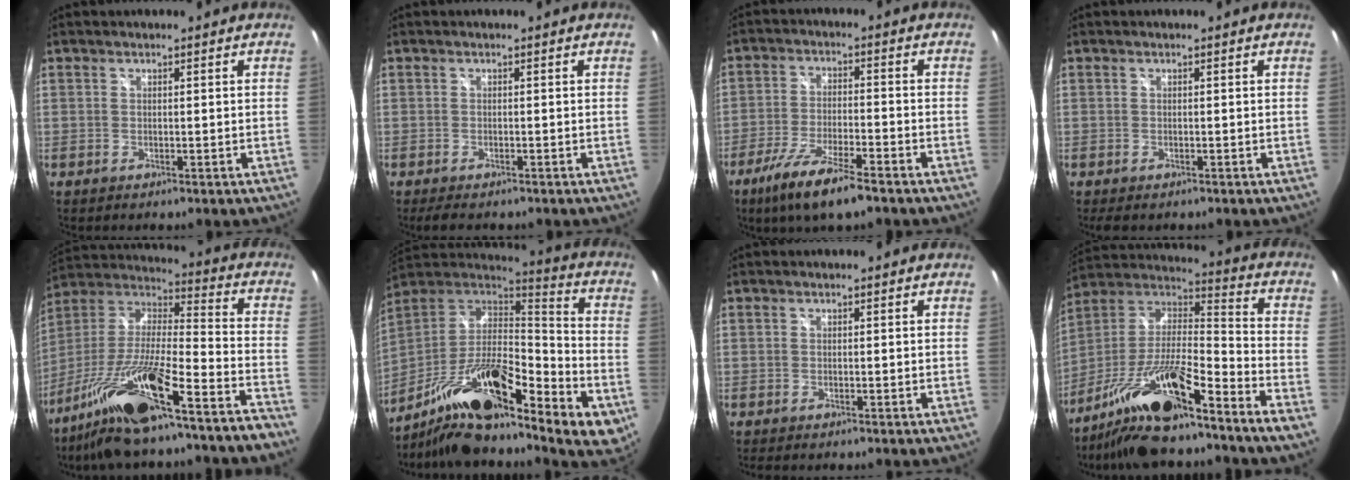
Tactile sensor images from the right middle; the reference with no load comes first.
{"total": 3.4, "force": [-2.7, 1.1, 1.8], "torque": [-0.034, -0.013, -0.038]}
{"total": 11.6, "force": [-8.1, 2.0, 8.0], "torque": [-0.177, -0.030, -0.147]}
{"total": 1.7, "force": [-1.1, 0.9, 0.9], "torque": [-0.018, -0.007, -0.015]}
{"total": 23.8, "force": [-17.3, 2.0, 16.2], "torque": [-0.276, -0.035, -0.293]}
{"total": 24.7, "force": [-12.3, 7.2, 20.2], "torque": [-0.328, -0.032, -0.215]}
{"total": 0.0}
{"total": 17.8, "force": [-12.1, 1.1, 13.0], "torque": [-0.245, -0.007, -0.235]}